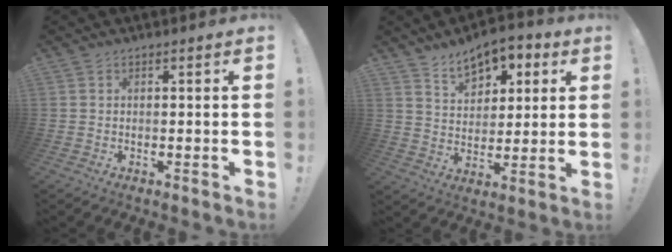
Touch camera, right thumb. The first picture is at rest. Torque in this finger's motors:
{"motor_torque": [-0.01, 0.12, 0.69, 0.58, 0.28]}